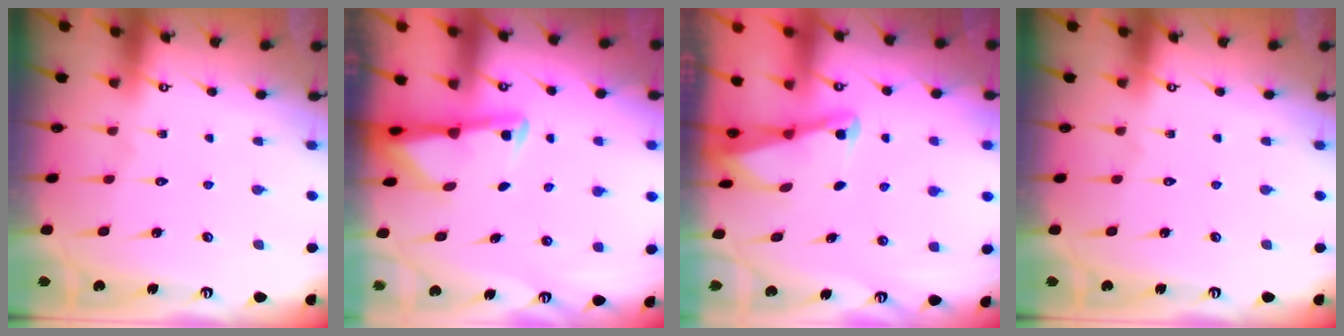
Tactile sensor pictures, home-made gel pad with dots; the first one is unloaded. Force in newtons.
{"total": 2.8, "press": 2.7, "slide": 0.7}
{"total": 2.0, "press": 2.0, "slide": 0.4}
{"total": 0.0}